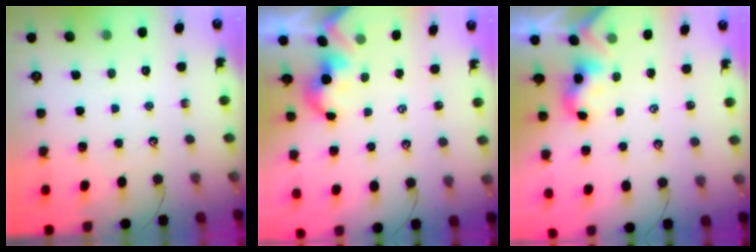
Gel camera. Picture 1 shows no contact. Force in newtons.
{"total": 1.7, "press": 1.6, "slide": 0.2}
{"total": 2.0, "press": 2.0, "slide": 0.2}